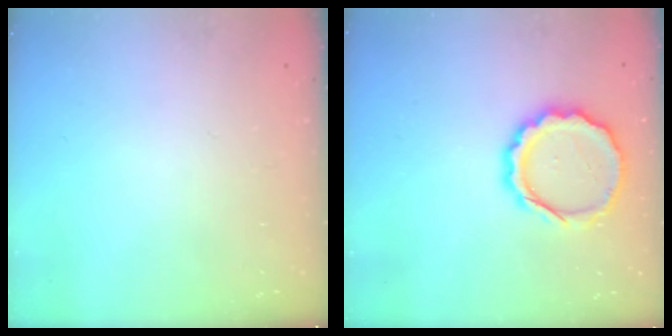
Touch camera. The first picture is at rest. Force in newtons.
{"total": 13.3, "press": 13.1, "slide": 2.7}